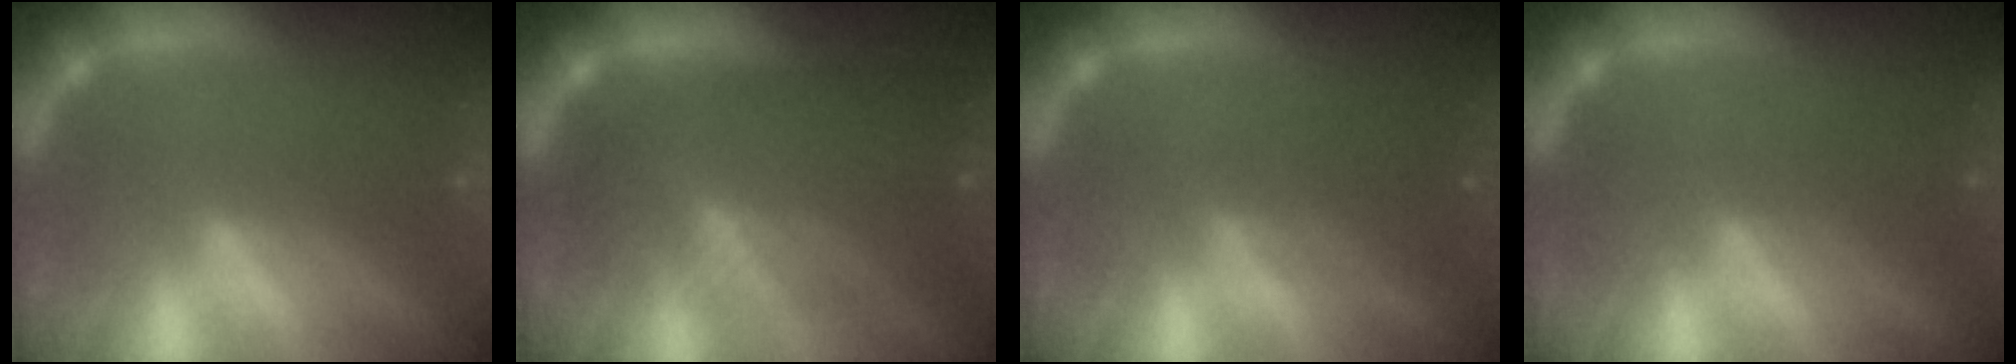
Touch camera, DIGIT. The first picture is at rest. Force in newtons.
{"total": 9.1}
{"total": 3.0}
{"total": 2.0}